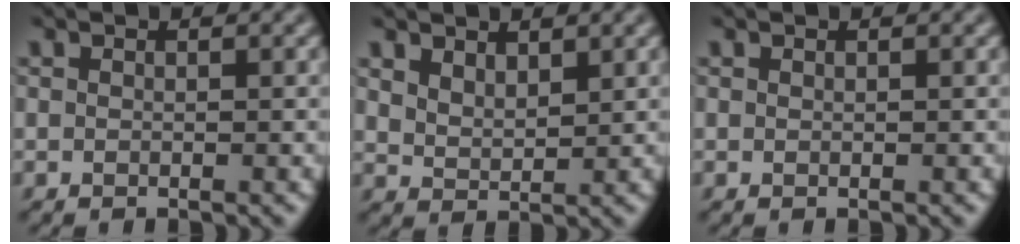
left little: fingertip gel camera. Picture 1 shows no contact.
{"total": 2.2, "force": [1.6, 1.1, 1.2], "torque": [-0.031, -0.004, 0.035]}
{"total": 0.0}